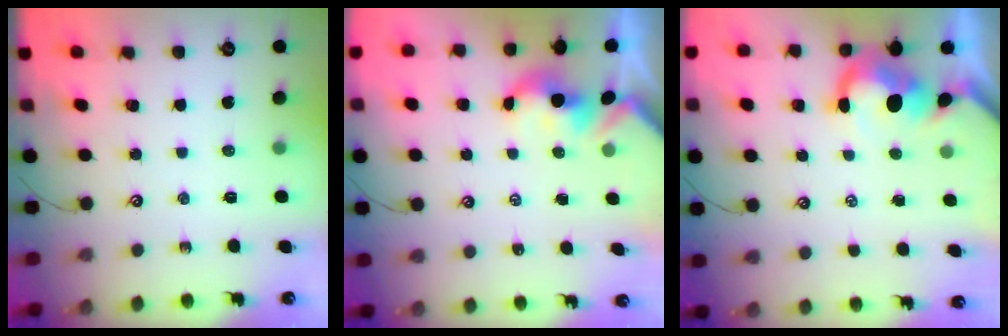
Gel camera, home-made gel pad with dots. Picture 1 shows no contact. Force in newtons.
{"total": 1.6, "press": 1.5, "slide": 0.3}
{"total": 3.5, "press": 3.3, "slide": 1.1}